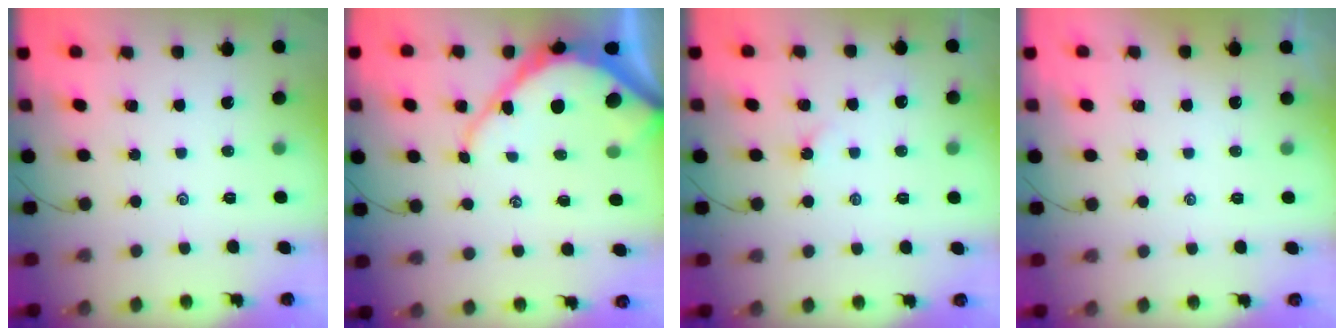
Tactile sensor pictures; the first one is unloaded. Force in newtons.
{"total": 10.9, "press": 10.9, "slide": 1.2}
{"total": 1.9, "press": 1.9, "slide": 0.4}
{"total": 1.2, "press": 1.2, "slide": 0.3}